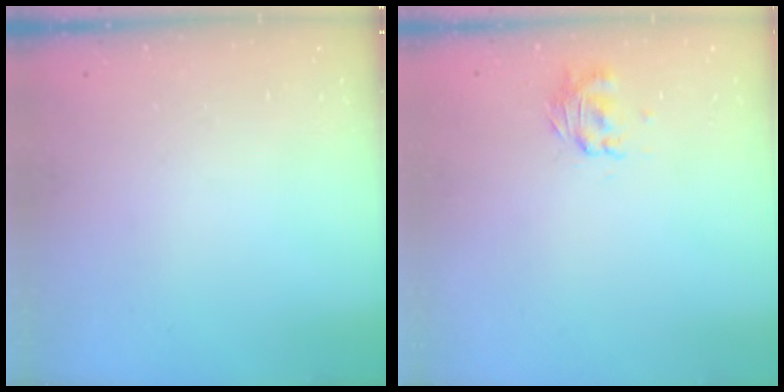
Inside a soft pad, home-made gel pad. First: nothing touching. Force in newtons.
{"total": 1.3, "press": 1.2, "slide": 0.4}